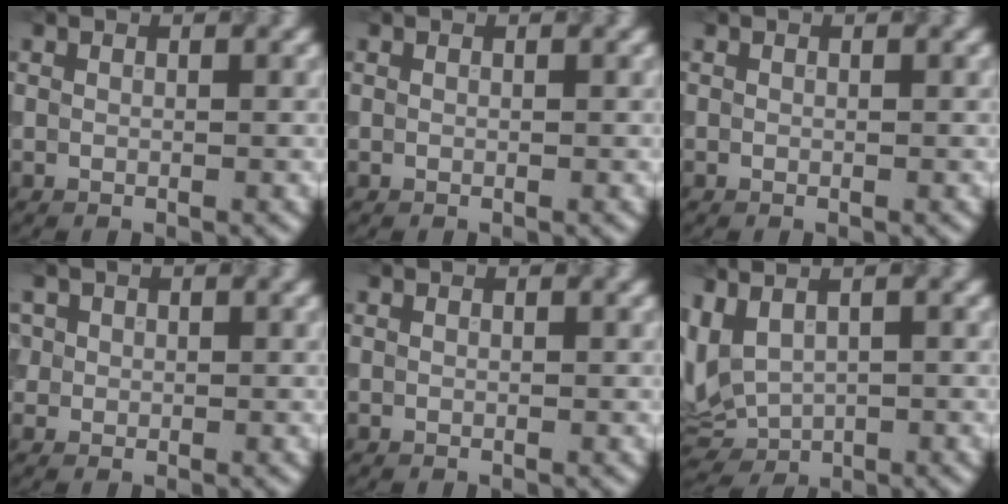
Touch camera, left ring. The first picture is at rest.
{"total": 0.0}
{"total": 0.0}
{"total": 0.6, "force": [0.0, 0.6, -0.2], "torque": [0.005, 0.000, 0.008]}
{"total": 0.0}
{"total": 4.2, "force": [1.0, 2.4, 3.2], "torque": [-0.084, -0.002, 0.034]}